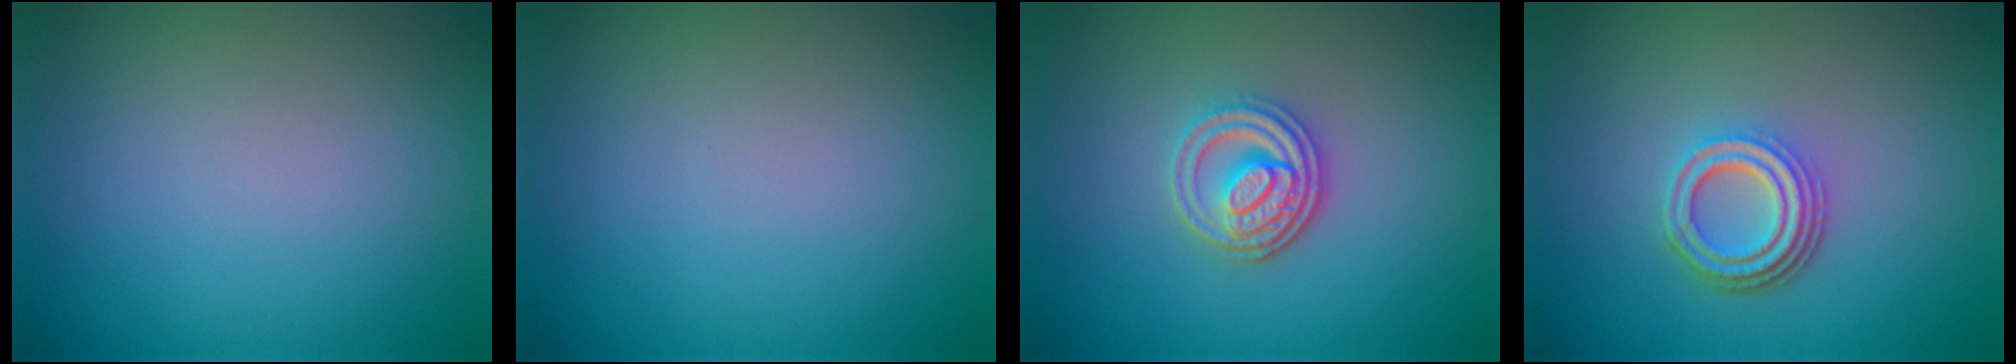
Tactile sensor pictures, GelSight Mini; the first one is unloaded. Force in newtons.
{"total": 0.0}
{"total": 3.6, "press": 3.1, "slide": 1.9}
{"total": 4.0, "press": 3.0, "slide": 2.6}